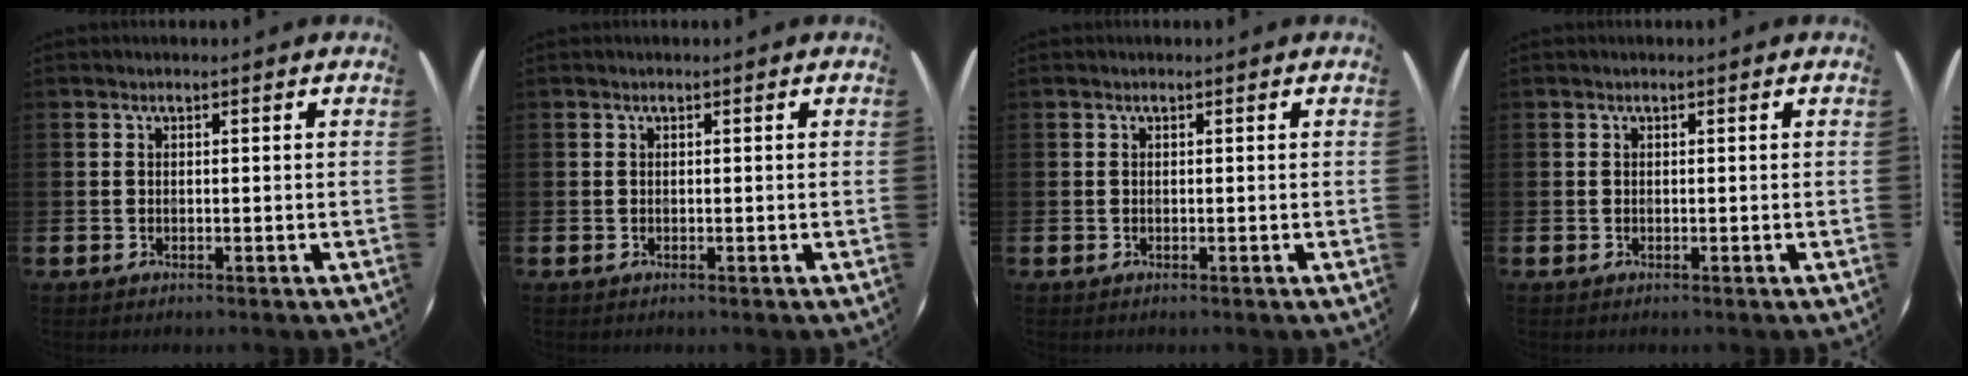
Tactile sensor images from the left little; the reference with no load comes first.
{"total": 0.0}
{"total": 0.0}
{"total": 0.0}